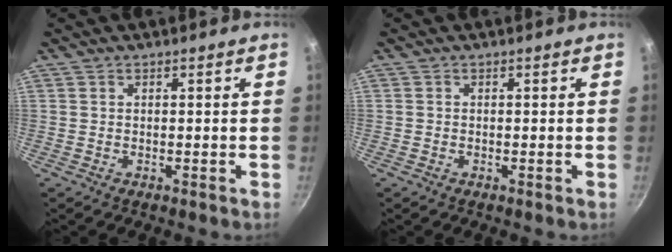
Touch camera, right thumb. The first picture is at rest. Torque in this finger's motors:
{"motor_torque": [-0.58, -0.31, 0.25, -0.04, 0.02]}